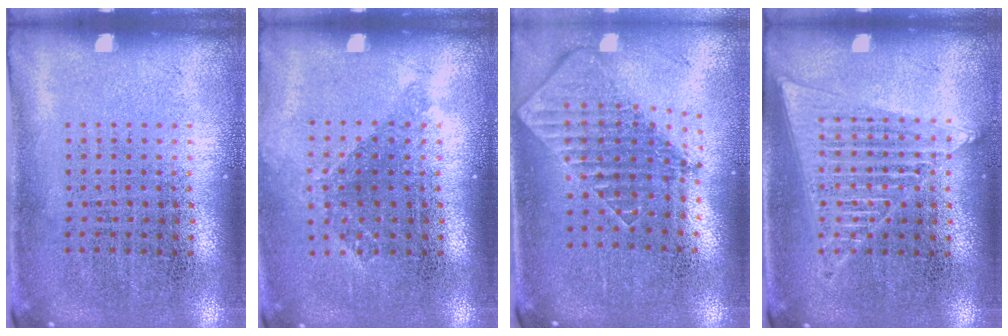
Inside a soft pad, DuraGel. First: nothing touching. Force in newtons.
{"total": 1.0, "press": 0.8, "slide": 0.6}
{"total": 1.9, "press": 1.5, "slide": 1.2}
{"total": 1.5, "press": 1.5, "slide": 0.1}